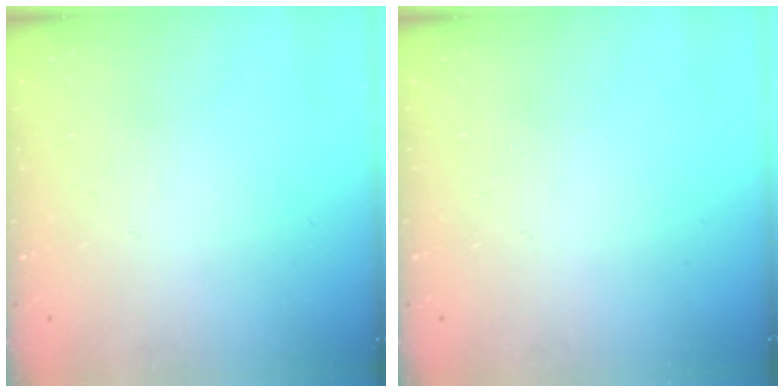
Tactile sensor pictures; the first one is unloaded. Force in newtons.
{"total": 0.0}